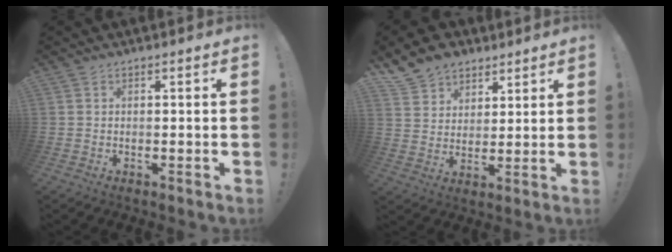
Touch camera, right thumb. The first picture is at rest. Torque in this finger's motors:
{"motor_torque": [-0.45, 0.64, 0.30, 0.17, 0.00]}